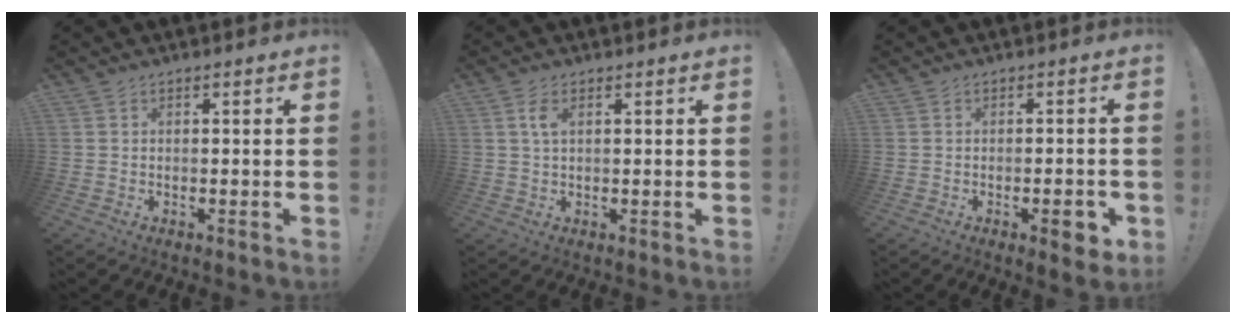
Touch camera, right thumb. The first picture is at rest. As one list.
[{"total": 3.4, "force": [1.1, 1.6, 2.8], "torque": [-0.042, -0.001, 0.016]}, {"total": 5.1, "force": [-2.0, 1.2, 4.5], "torque": [-0.055, 0.000, -0.030]}]